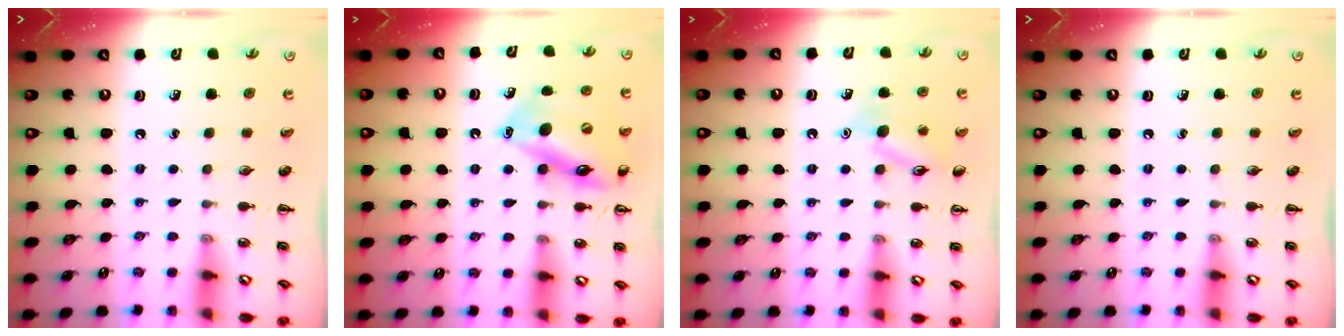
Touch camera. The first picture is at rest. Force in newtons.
{"total": 15.5, "press": 15.3, "slide": 2.5}
{"total": 10.6, "press": 10.5, "slide": 1.6}
{"total": 0.0}